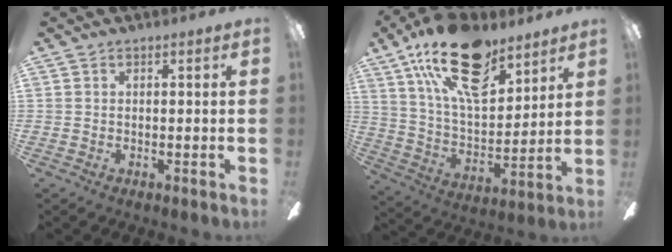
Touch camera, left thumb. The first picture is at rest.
{"total": 22.5, "force": [13.8, 10.6, 14.3], "torque": [-0.257, -0.063, 0.243]}